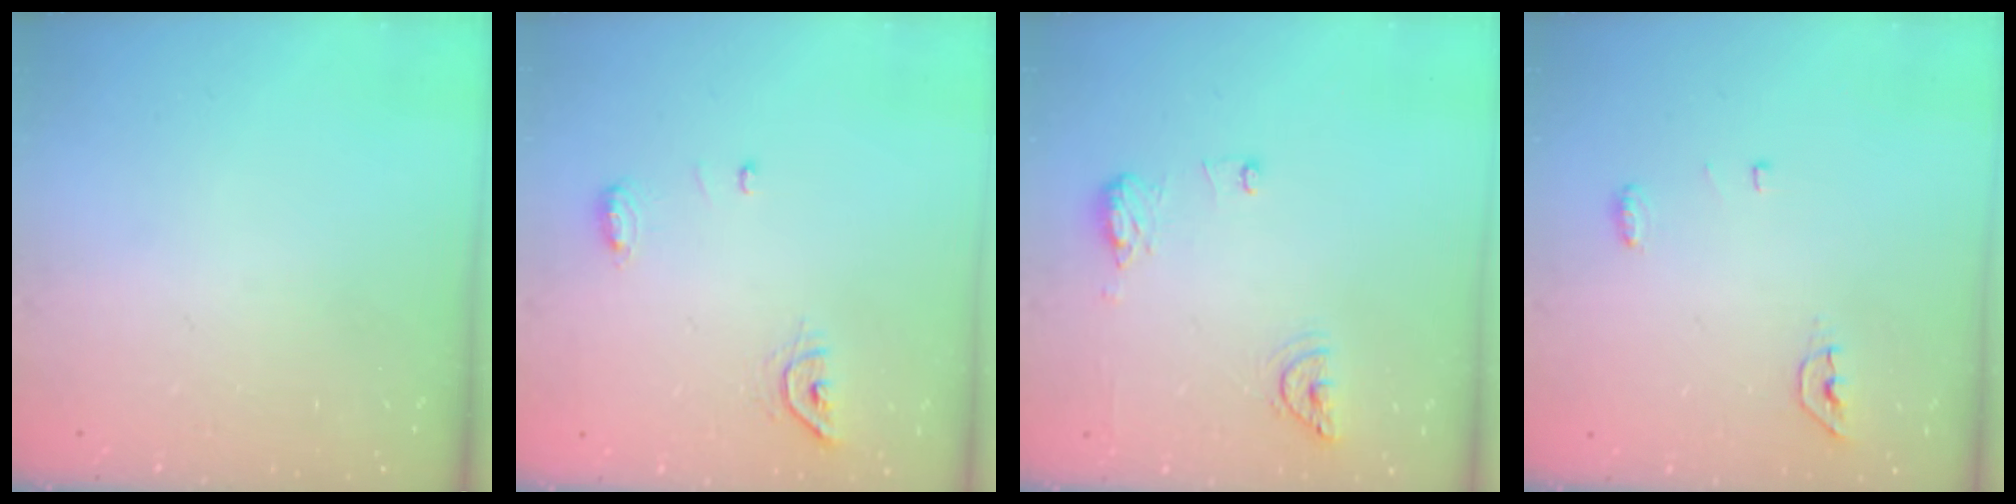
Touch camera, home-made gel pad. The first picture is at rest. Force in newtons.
{"total": 8.5, "press": 7.0, "slide": 4.8}
{"total": 12.8, "press": 10.6, "slide": 7.2}
{"total": 4.3, "press": 4.2, "slide": 1.0}